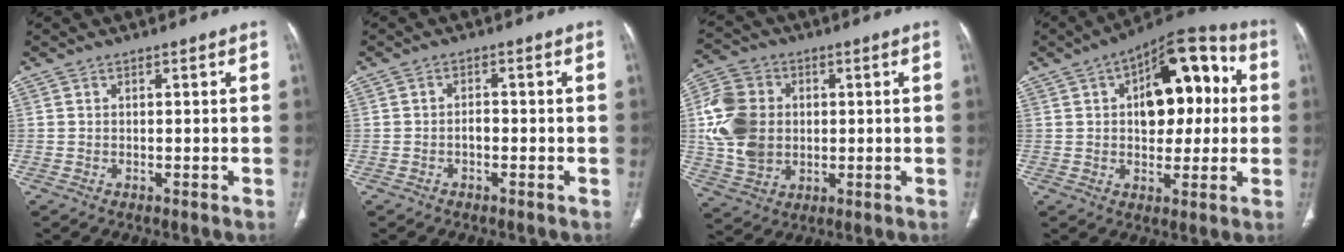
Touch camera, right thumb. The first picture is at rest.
{"total": 1.6, "force": [-0.7, 1.1, 0.9], "torque": [-0.008, 0.007, -0.012]}
{"total": 13.8, "force": [0.8, 11.1, 8.1], "torque": [-0.141, 0.008, 0.019]}
{"total": 17.4, "force": [3.3, 9.6, 14.1], "torque": [-0.149, 0.033, 0.044]}